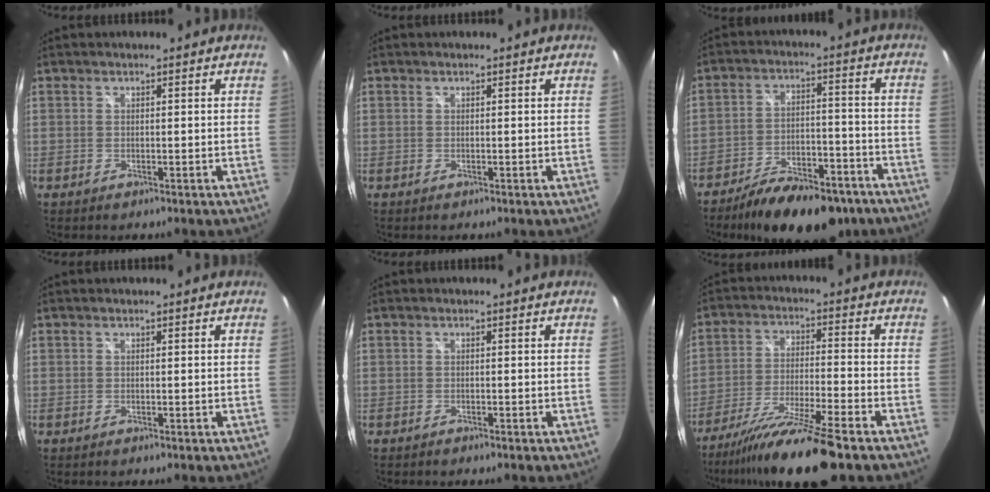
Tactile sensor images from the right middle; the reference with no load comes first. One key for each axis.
{"total": 0.0}
{"total": 18.1, "fx": -13.6, "fy": 7.2, "fz": 9.5, "tx": -0.165, "ty": -0.008, "tz": -0.188}
{"total": 0.0}
{"total": 0.7, "fx": -0.6, "fy": 0.1, "fz": 0.3, "tx": -0.007, "ty": -0.001, "tz": -0.011}
{"total": 15.4, "fx": -12.3, "fy": -0.5, "fz": 9.2, "tx": -0.181, "ty": -0.030, "tz": -0.210}